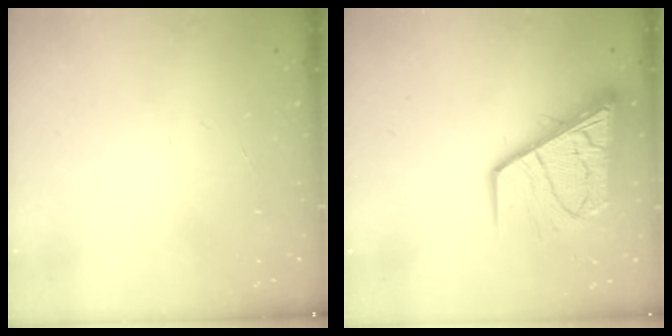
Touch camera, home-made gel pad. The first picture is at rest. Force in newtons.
{"total": 13.5, "press": 13.4, "slide": 1.4}